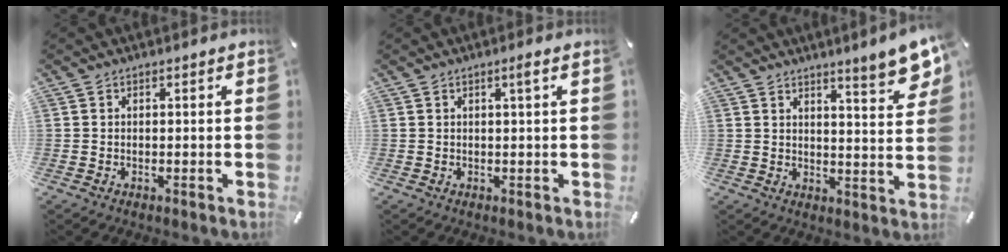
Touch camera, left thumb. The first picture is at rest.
{"total": 1.7, "force": [0.7, -0.1, 1.6], "torque": [-0.031, -0.001, 0.010]}
{"total": 7.9, "force": [6.1, 0.7, 5.0], "torque": [-0.070, -0.046, 0.100]}